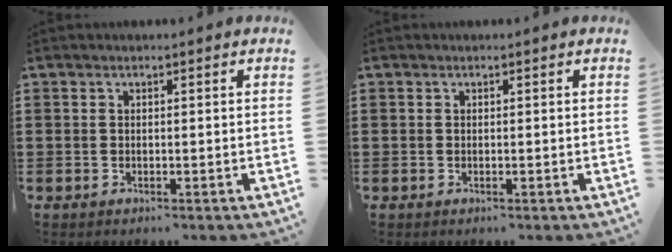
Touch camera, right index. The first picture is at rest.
{"total": 0.0}